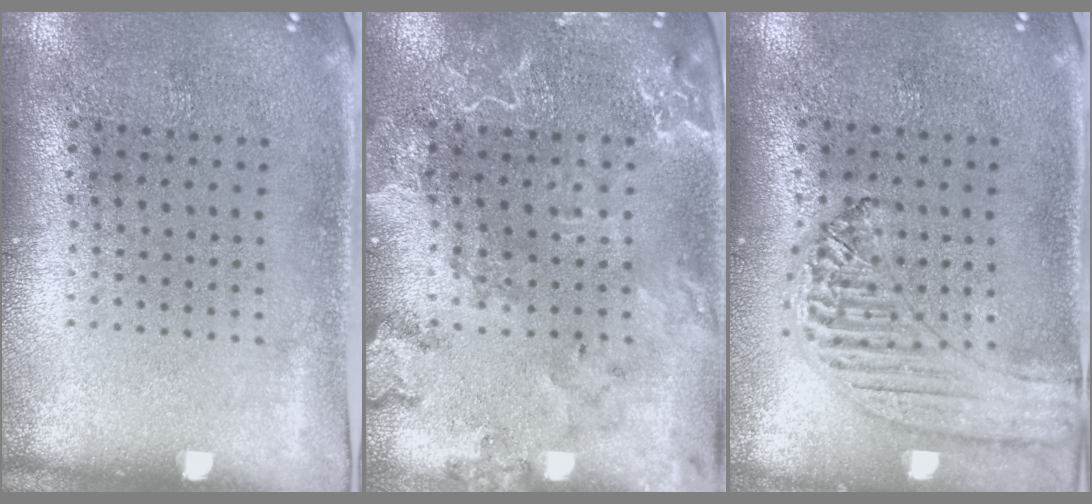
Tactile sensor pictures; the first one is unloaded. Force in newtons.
{"total": 2.4, "press": 2.3, "slide": 0.6}
{"total": 1.2, "press": 1.2, "slide": 0.2}